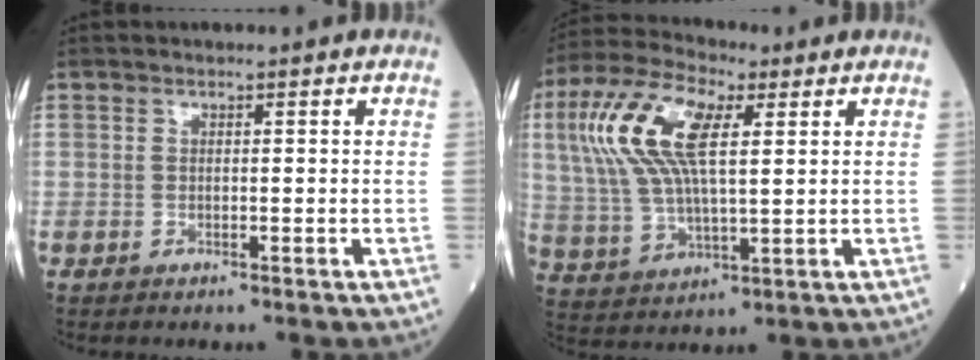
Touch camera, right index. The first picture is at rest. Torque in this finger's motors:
{"motor_torque": [1.34, 0.16, 0.63, 0.21]}